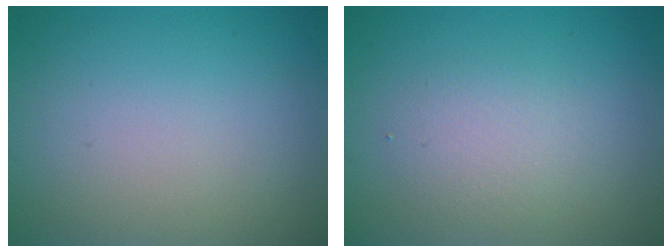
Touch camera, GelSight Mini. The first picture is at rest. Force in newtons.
{"total": 2.3, "press": 2.3, "slide": 0.1}